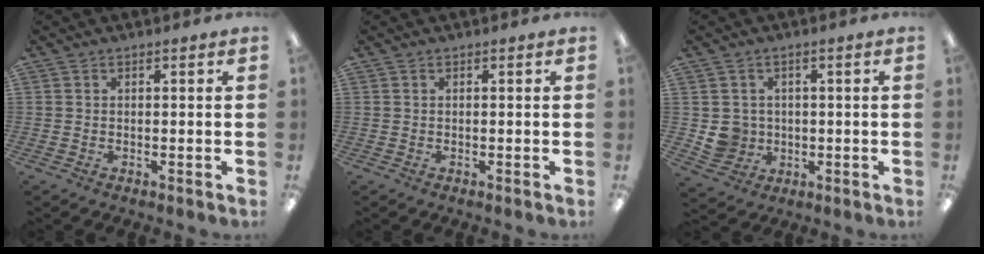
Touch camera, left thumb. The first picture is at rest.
{"total": 0.0}
{"total": 5.1, "force": [0.3, 5.0, 0.9], "torque": [-0.020, 0.003, 0.009]}